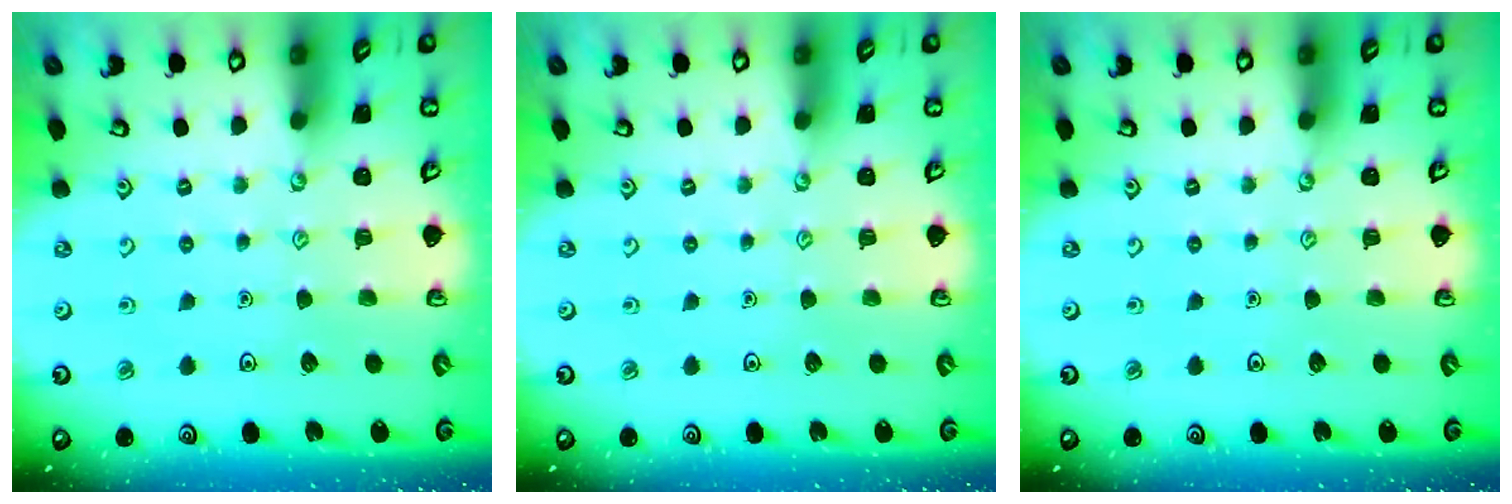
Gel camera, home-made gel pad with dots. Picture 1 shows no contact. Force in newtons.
{"total": 0.0}
{"total": 0.0}